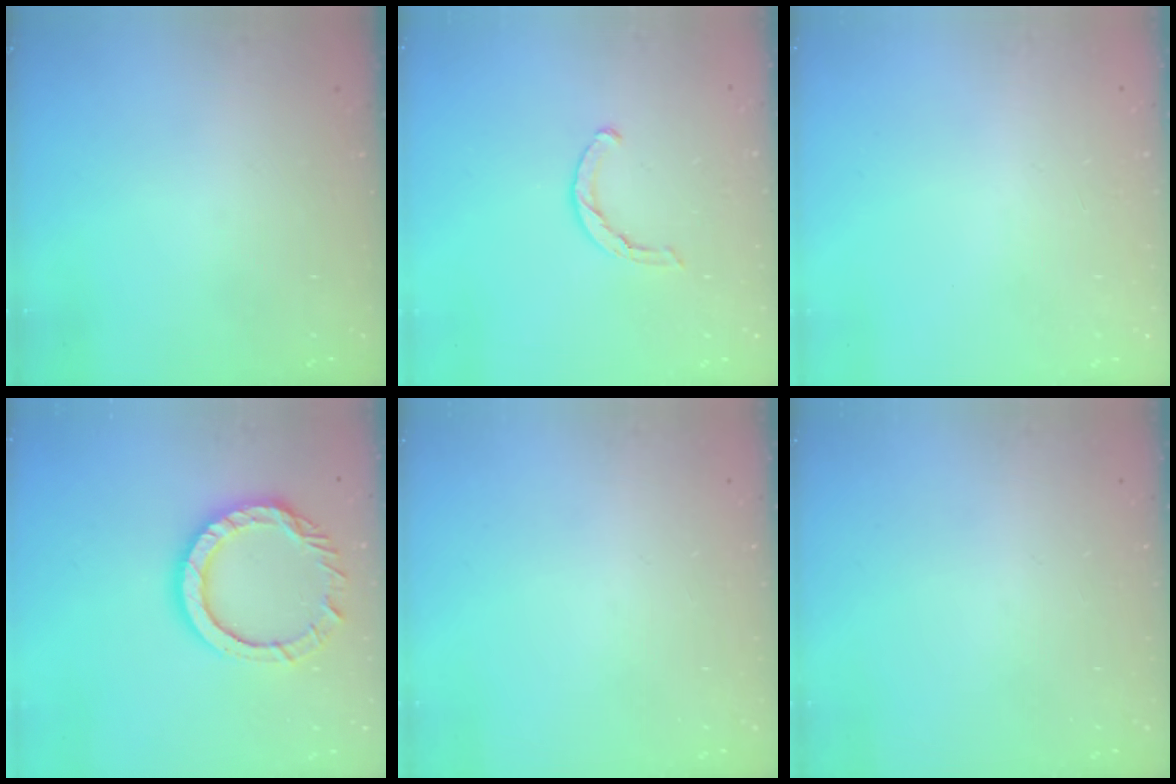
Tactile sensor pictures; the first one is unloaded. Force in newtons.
{"total": 3.5, "press": 3.5, "slide": 0.5}
{"total": 2.6, "press": 2.6, "slide": 0.2}
{"total": 12.3, "press": 12.3, "slide": 0.8}
{"total": 0.0}
{"total": 0.0}